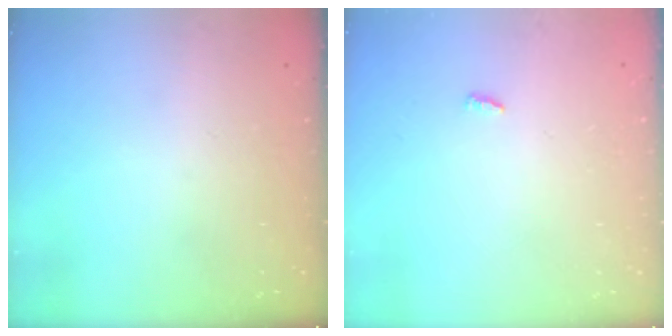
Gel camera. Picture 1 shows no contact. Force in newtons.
{"total": 2.7, "press": 2.7, "slide": 0.2}